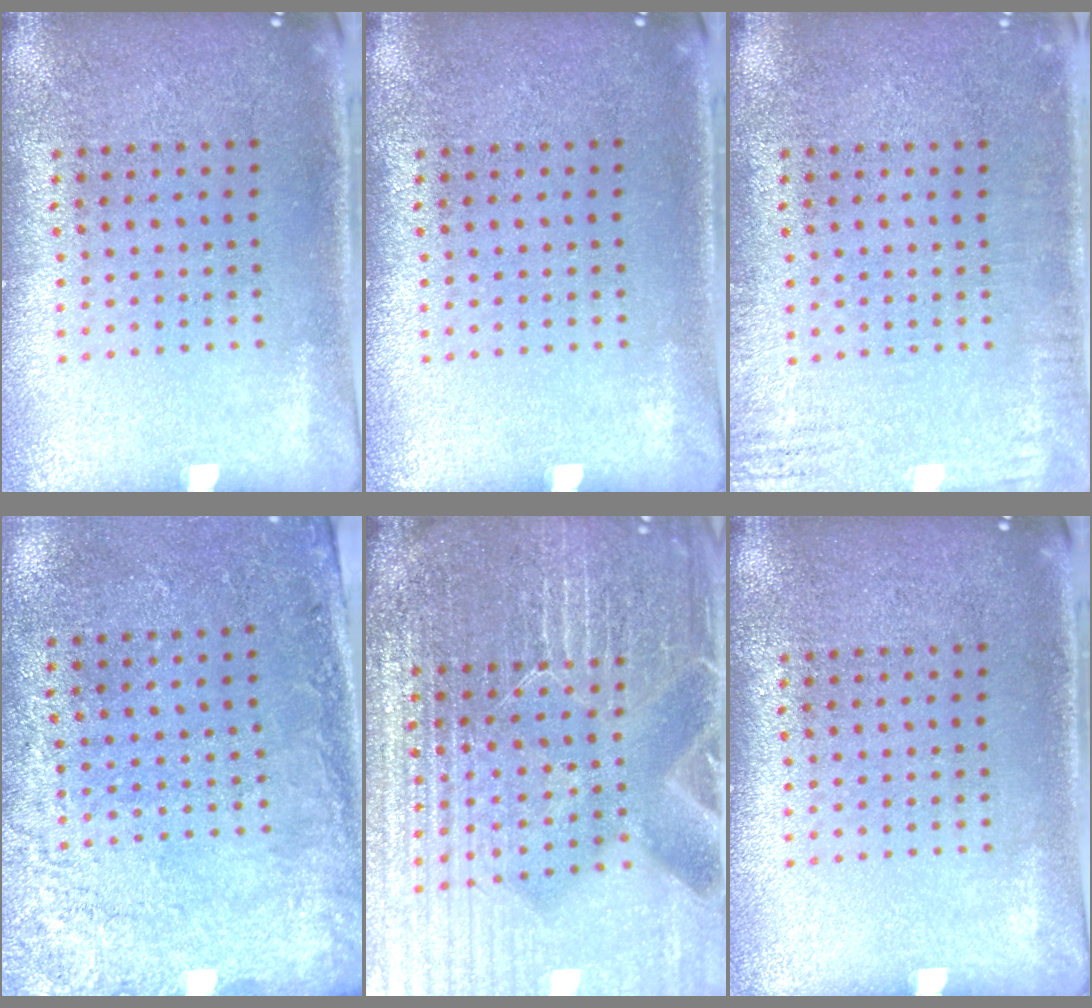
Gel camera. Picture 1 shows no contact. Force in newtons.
{"total": 0.0}
{"total": 2.5, "press": 2.5, "slide": 0.4}
{"total": 2.7, "press": 2.0, "slide": 1.9}
{"total": 5.9, "press": 5.4, "slide": 2.4}
{"total": 0.0}